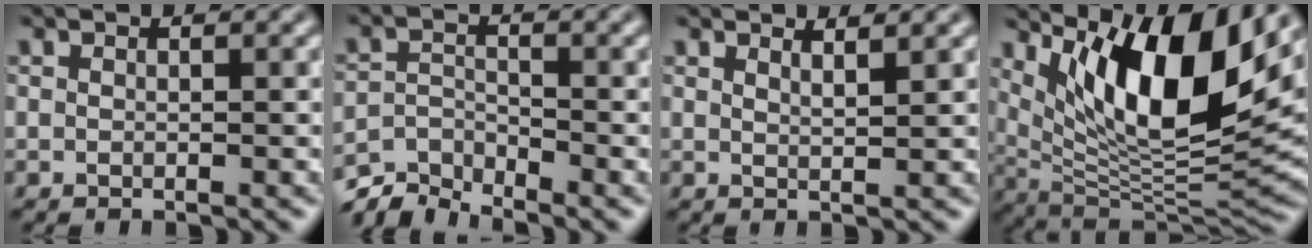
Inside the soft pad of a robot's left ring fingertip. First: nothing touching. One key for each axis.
{"total": 3.8, "fx": -3.6, "fy": 0.8, "fz": 0.7, "tx": -0.011, "ty": -0.002, "tz": -0.080}
{"total": 1.9, "fx": 1.6, "fy": 0.5, "fz": 1.0, "tx": -0.004, "ty": 0.007, "tz": 0.011}
{"total": 12.5, "fx": 5.6, "fy": 3.7, "fz": 10.5, "tx": -0.169, "ty": -0.015, "tz": 0.108}